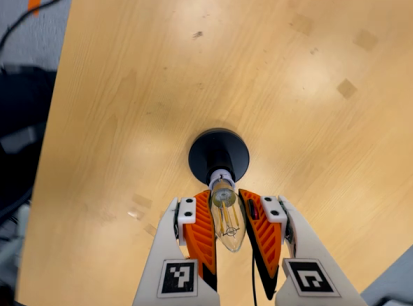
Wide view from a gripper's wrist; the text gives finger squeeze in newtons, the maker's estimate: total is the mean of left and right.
{"total": 18.1, "left": 18.0, "right": 18.3}